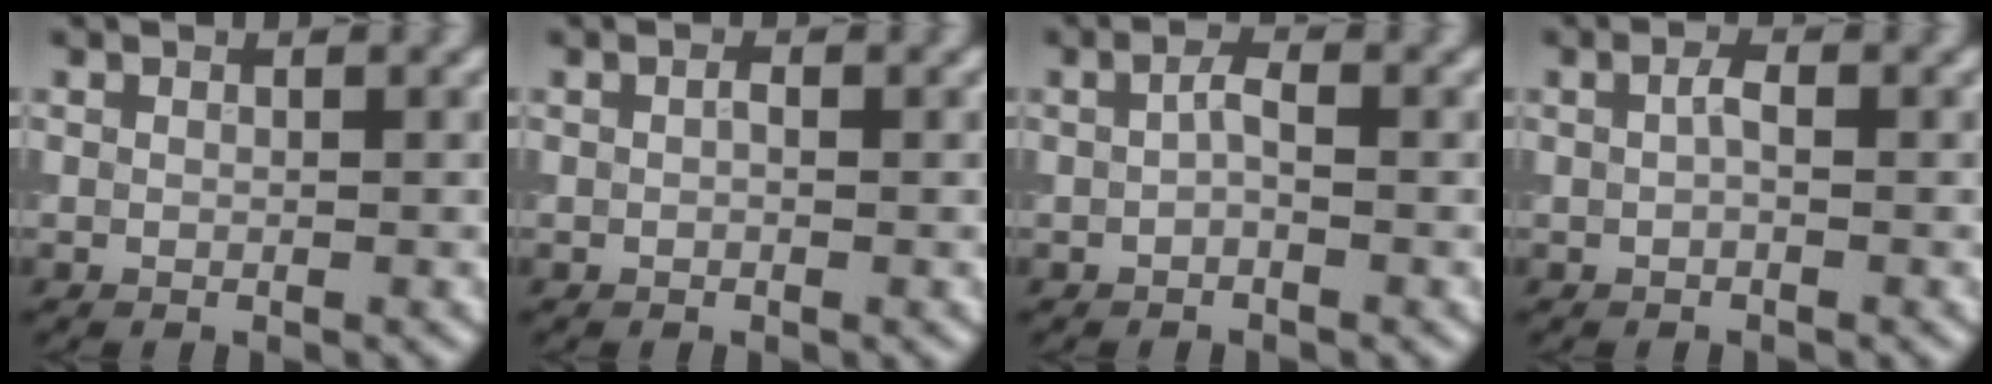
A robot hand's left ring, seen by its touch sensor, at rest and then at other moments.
{"total": 0.8, "force": [0.1, 0.4, 0.7], "torque": [-0.011, 0.001, 0.000]}
{"total": 1.3, "force": [-0.1, 0.5, 1.2], "torque": [-0.026, 0.003, -0.005]}
{"total": 1.0, "force": [0.1, 0.3, 1.0], "torque": [-0.022, 0.001, 0.000]}